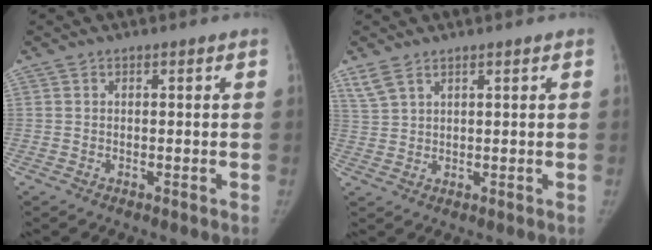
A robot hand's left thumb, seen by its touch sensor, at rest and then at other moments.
{"total": 3.4, "force": [2.5, 1.4, 1.8], "torque": [-0.042, 0.001, 0.061]}